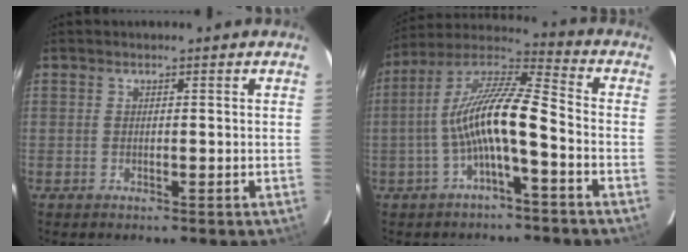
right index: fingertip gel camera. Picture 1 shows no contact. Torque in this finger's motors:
{"motor_torque": [1.27, -0.87, 1.05, 0.21]}